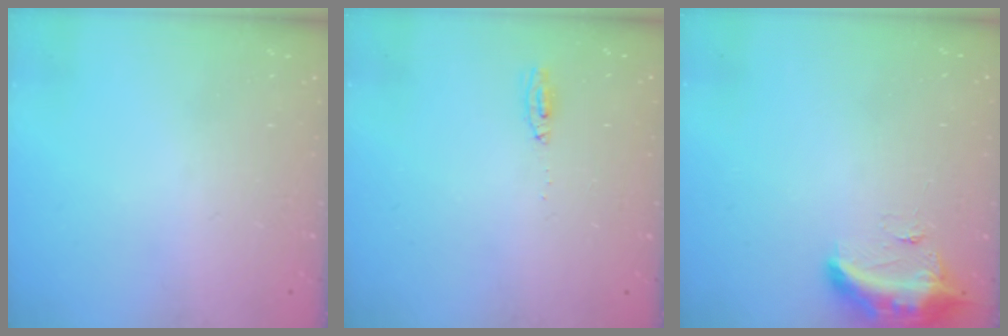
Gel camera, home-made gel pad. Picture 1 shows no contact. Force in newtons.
{"total": 4.8, "press": 2.7, "slide": 4.0}
{"total": 9.6, "press": 9.6, "slide": 0.6}